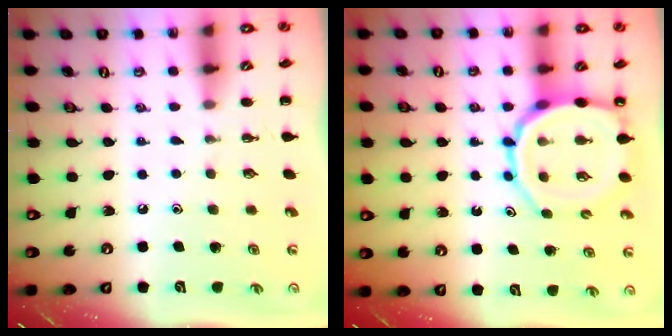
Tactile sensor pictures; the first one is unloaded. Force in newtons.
{"total": 10.4, "press": 10.0, "slide": 3.0}